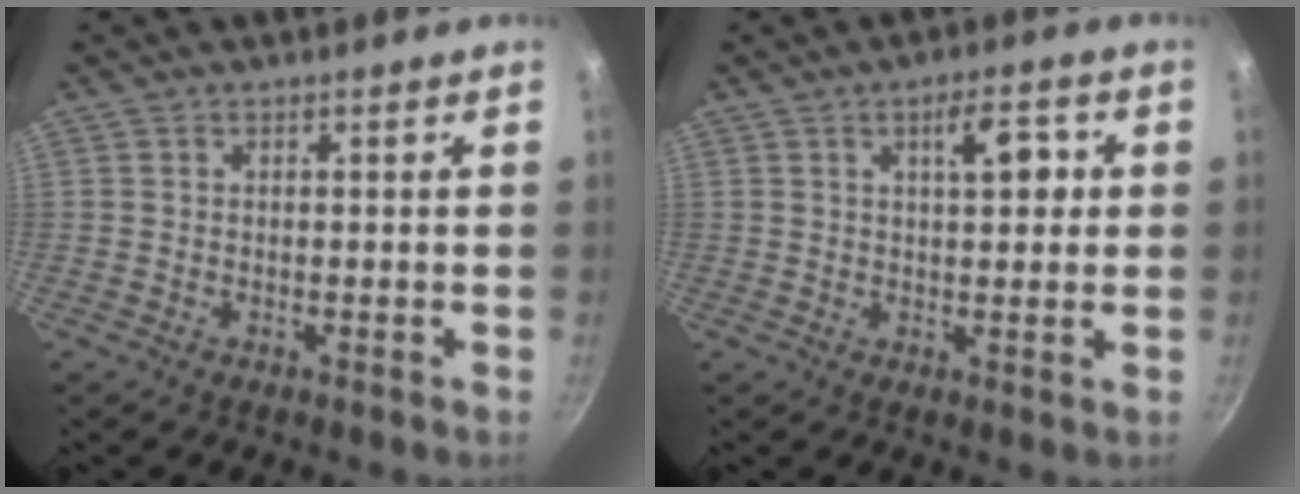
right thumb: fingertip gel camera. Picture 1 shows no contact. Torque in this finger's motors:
{"motor_torque": [1.42, 3.59, 0.63, 0.13, 0.03]}